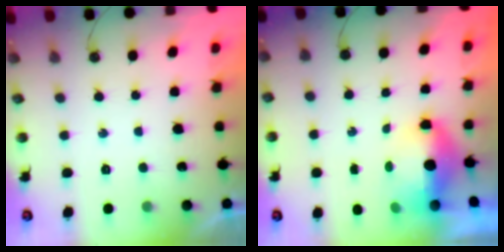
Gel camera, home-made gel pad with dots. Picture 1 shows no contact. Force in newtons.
{"total": 8.4, "press": 7.1, "slide": 4.6}